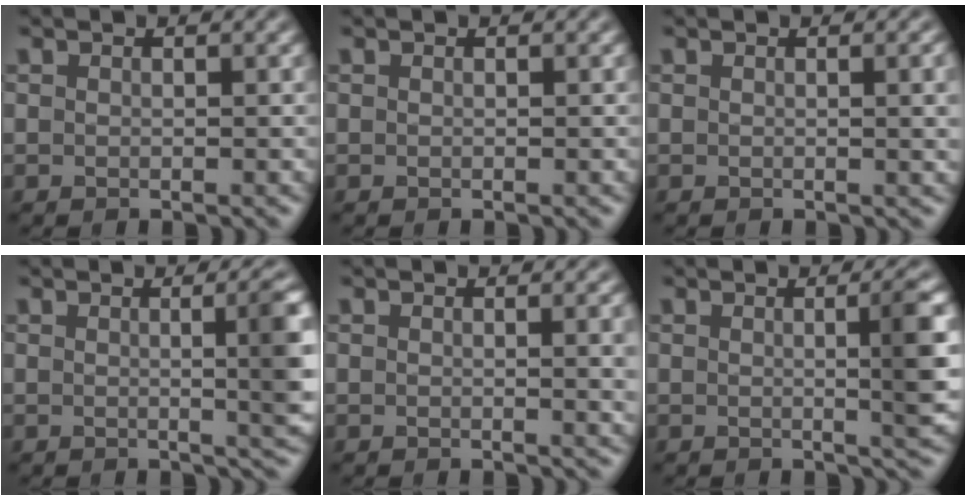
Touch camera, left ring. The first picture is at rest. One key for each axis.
{"total": 0.0}
{"total": 2.4, "fx": 0.2, "fy": 0.7, "fz": 2.3, "tx": -0.021, "ty": 0.003, "tz": -0.002}
{"total": 5.5, "fx": 0.2, "fy": 1.6, "fz": 5.2, "tx": -0.050, "ty": 0.004, "tz": 0.002}
{"total": 3.1, "fx": 0.2, "fy": 0.9, "fz": 2.9, "tx": -0.026, "ty": 0.002, "tz": -0.001}
{"total": 4.2, "fx": 0.2, "fy": 0.9, "fz": 4.1, "tx": -0.047, "ty": 0.002, "tz": -0.002}